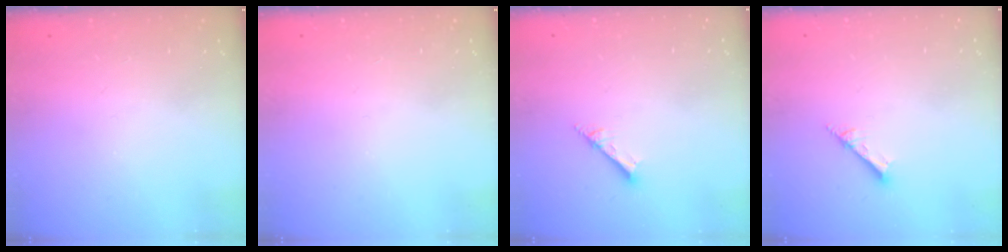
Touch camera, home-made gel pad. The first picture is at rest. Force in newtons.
{"total": 0.0}
{"total": 3.2, "press": 3.2, "slide": 0.0}
{"total": 3.2, "press": 3.2, "slide": 0.0}